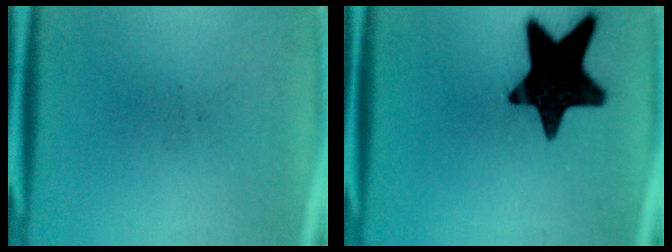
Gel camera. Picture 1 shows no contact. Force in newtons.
{"total": 18.2}